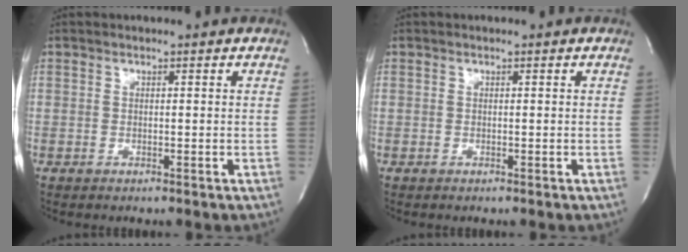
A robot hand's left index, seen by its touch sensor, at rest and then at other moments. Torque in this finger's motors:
{"motor_torque": [0.00, 0.00, 0.00, 0.00]}